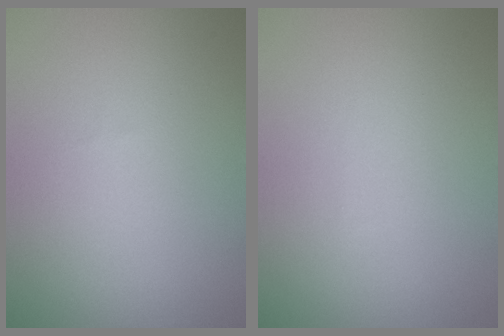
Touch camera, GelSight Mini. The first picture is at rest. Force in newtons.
{"total": 0.0}